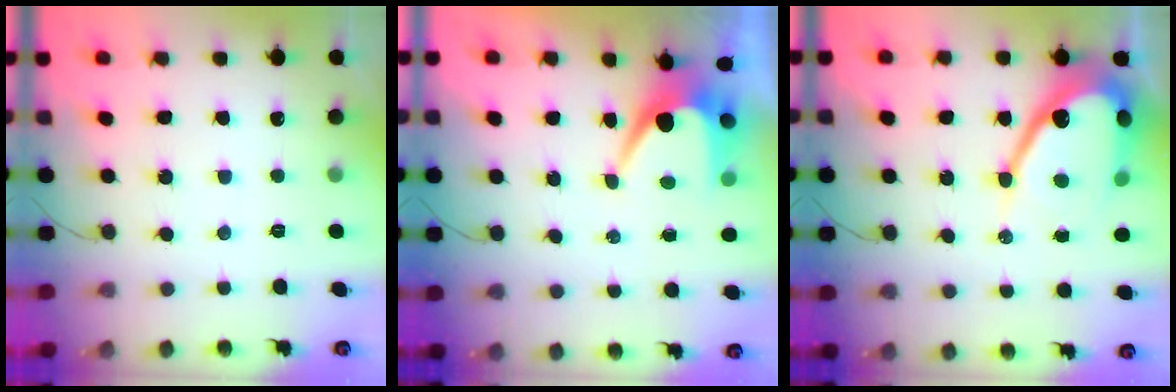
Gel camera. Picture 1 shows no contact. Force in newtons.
{"total": 8.4, "press": 8.4, "slide": 0.5}
{"total": 15.5, "press": 15.4, "slide": 1.5}